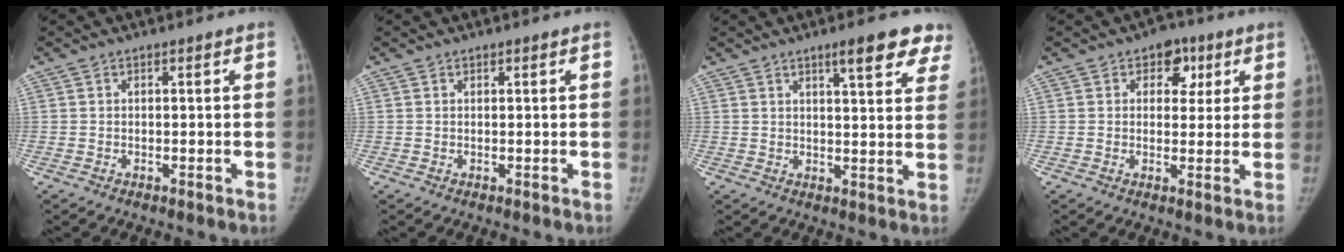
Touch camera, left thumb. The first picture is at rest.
{"total": 0.0}
{"total": 9.3, "force": [6.2, 2.3, 6.6], "torque": [-0.053, -0.026, 0.075]}
{"total": 5.8, "force": [2.5, 4.4, 3.0], "torque": [0.001, -0.004, 0.028]}